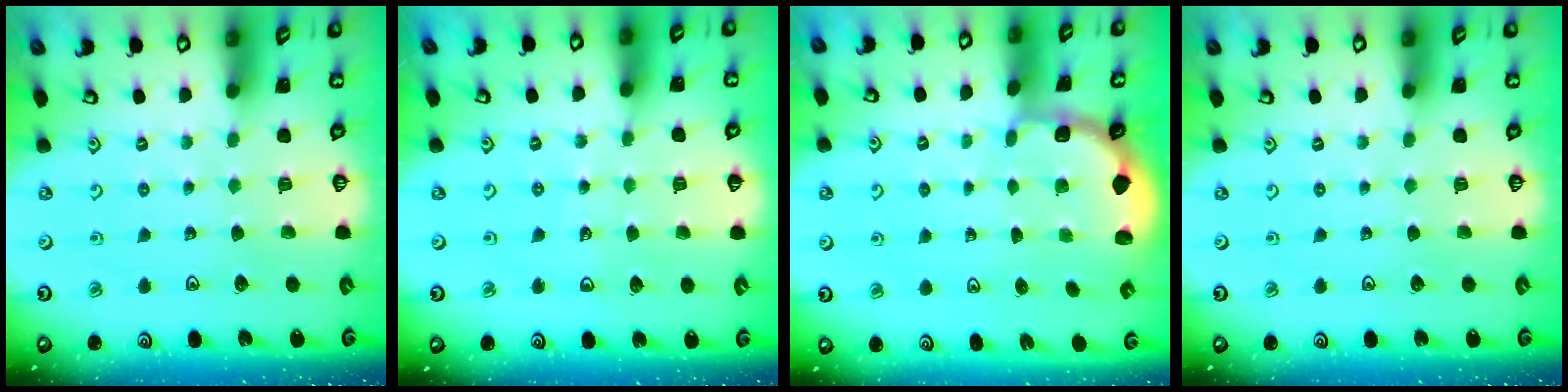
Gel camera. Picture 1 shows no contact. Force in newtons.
{"total": 5.0, "press": 4.8, "slide": 1.5}
{"total": 1.9, "press": 1.8, "slide": 0.8}
{"total": 0.0}